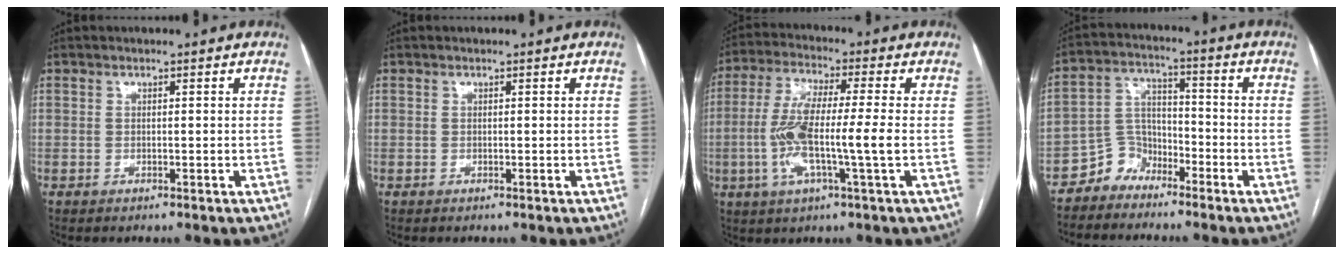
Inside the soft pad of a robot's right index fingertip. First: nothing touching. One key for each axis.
{"total": 0.0}
{"total": 11.2, "fx": -1.8, "fy": 0.3, "fz": 11.1, "tx": -0.225, "ty": 0.002, "tz": -0.041}
{"total": 5.6, "fx": -4.4, "fy": 3.5, "fz": 0.2, "tx": 0.005, "ty": 0.024, "tz": -0.084}